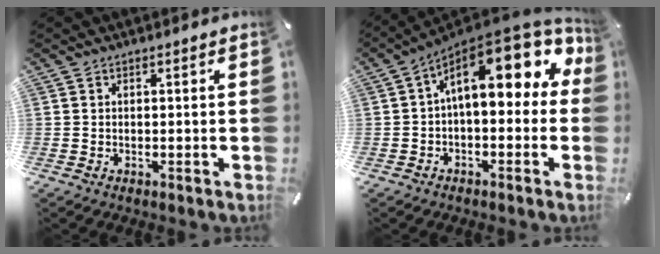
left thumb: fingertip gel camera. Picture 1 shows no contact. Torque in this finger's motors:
{"motor_torque": [2.52, 2.49, 2.03, -0.35, 0.36]}